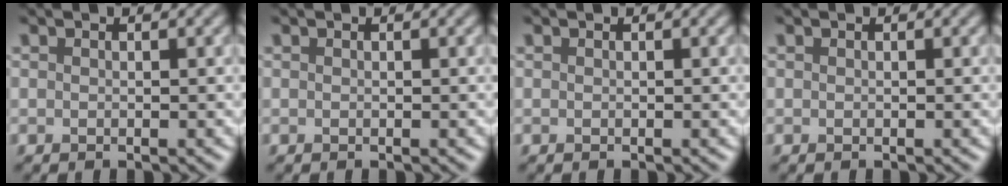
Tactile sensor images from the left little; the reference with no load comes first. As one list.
[{"total": 0.0}, {"total": 0.0}, {"total": 0.0}]